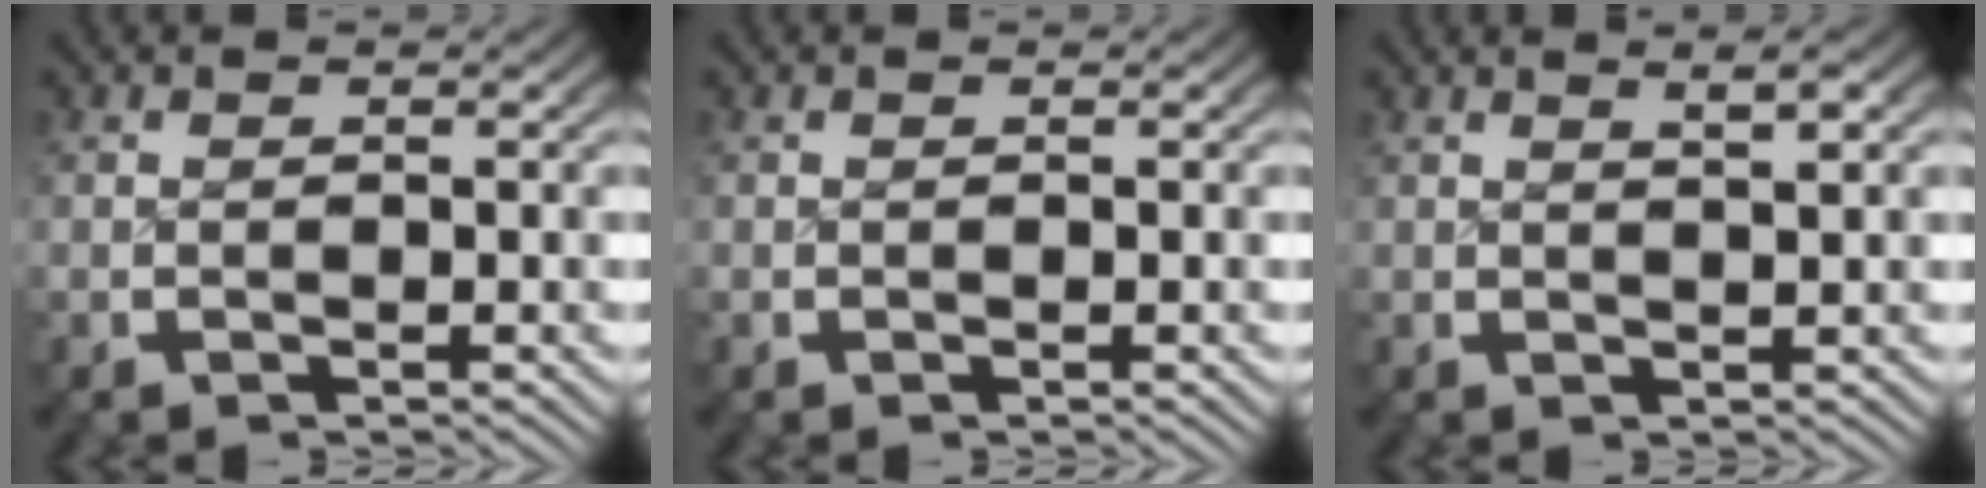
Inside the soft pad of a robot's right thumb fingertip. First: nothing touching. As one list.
[{"total": 0.0}, {"total": 2.3, "force": [1.3, 0.1, 1.8], "torque": [-0.023, 0.004, 0.024]}]